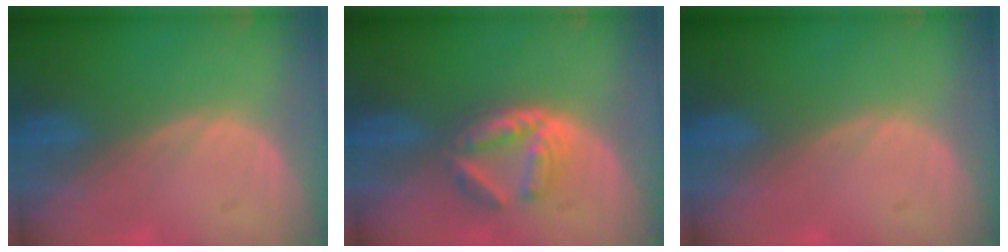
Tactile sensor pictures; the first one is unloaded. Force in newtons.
{"total": 6.2, "press": 5.4, "slide": 3.2}
{"total": 0.0}